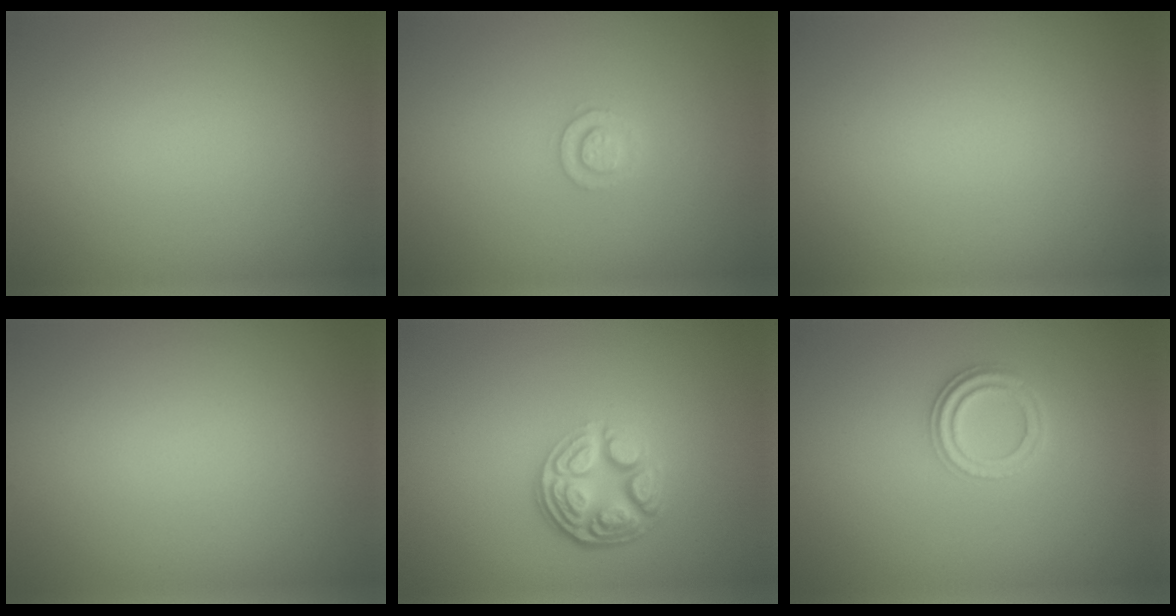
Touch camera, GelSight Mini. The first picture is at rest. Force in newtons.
{"total": 1.5, "press": 1.5, "slide": 0.1}
{"total": 0.0}
{"total": 0.0}
{"total": 4.8, "press": 3.5, "slide": 3.3}
{"total": 2.2, "press": 2.1, "slide": 0.6}